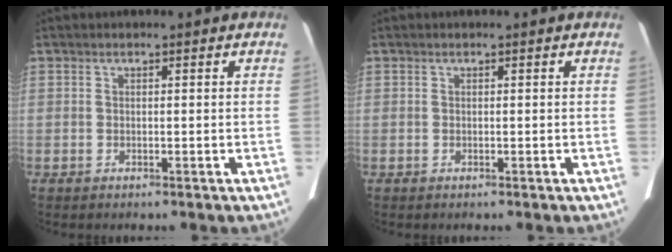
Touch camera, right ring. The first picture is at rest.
{"total": 0.0}